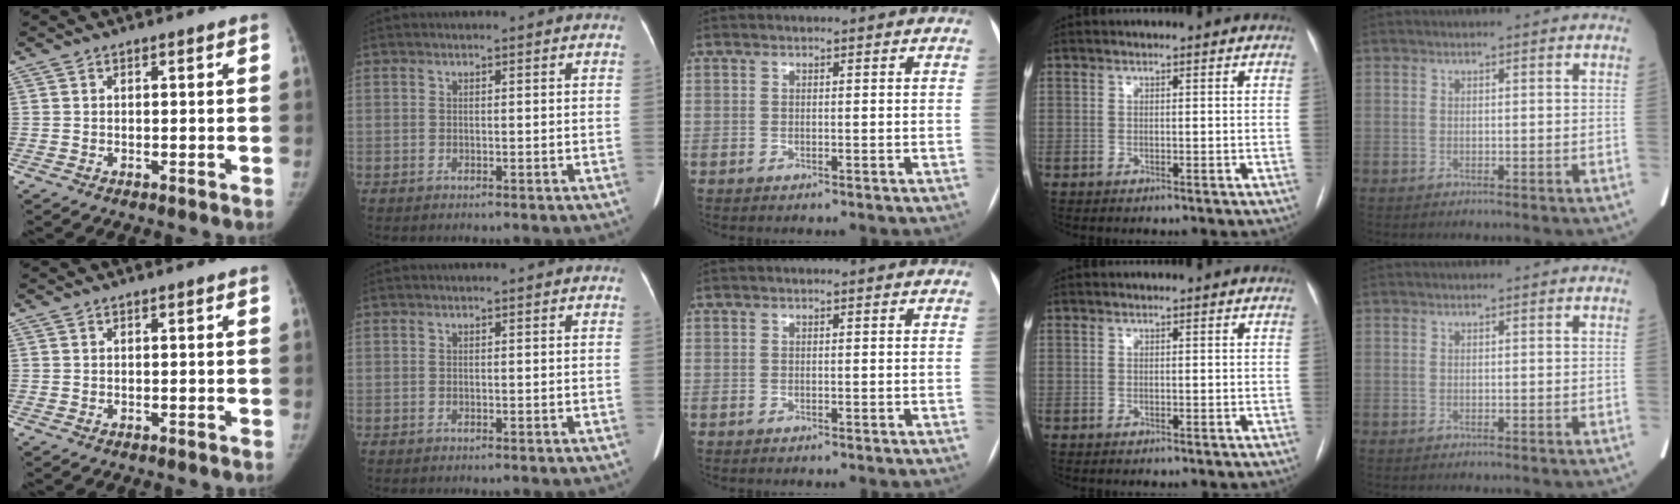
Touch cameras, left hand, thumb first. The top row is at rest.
{}